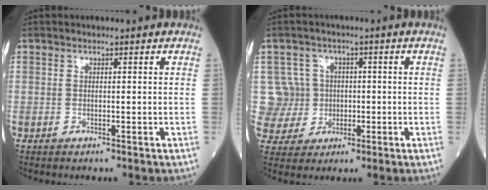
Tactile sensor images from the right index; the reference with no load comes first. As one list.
[{"total": 6.5, "force": [0.4, 6.5, -0.3], "torque": [0.014, 0.020, 0.015]}]